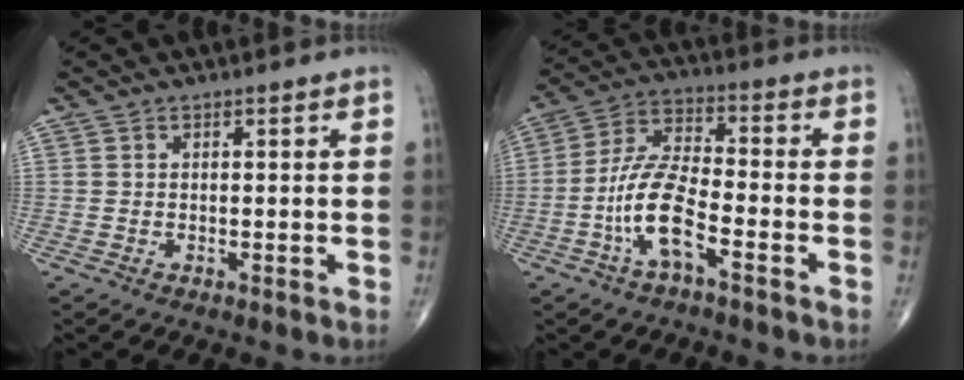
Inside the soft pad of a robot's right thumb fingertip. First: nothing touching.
{"total": 10.9, "force": [-4.4, 3.5, 9.3], "torque": [-0.197, 0.036, -0.090]}